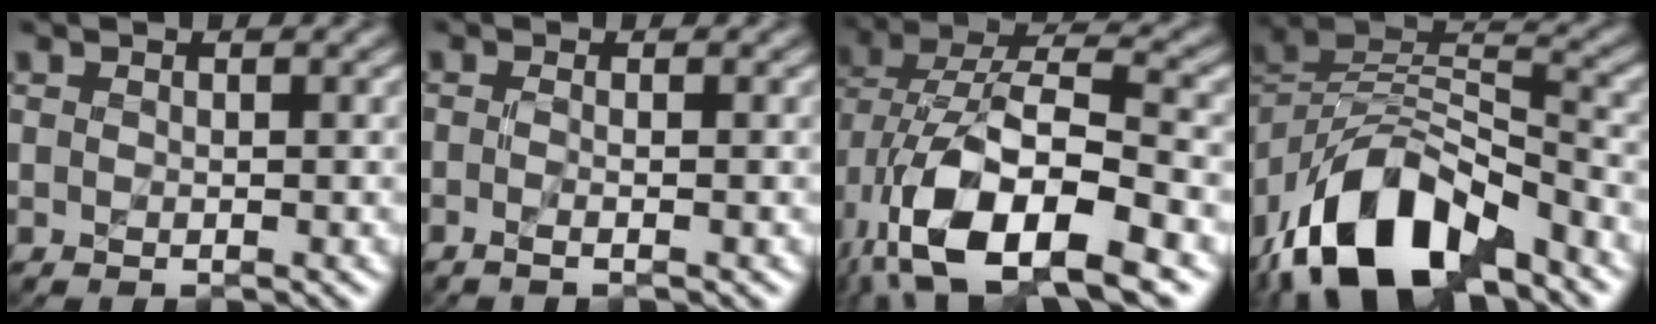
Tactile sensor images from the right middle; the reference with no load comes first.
{"total": 2.1, "force": [-0.2, 1.1, 1.8], "torque": [-0.014, -0.003, -0.020]}
{"total": 14.1, "force": [-4.7, 7.7, 10.8], "torque": [-0.223, -0.026, -0.068]}
{"total": 12.2, "force": [-7.8, 5.7, 7.5], "torque": [-0.138, 0.005, -0.155]}